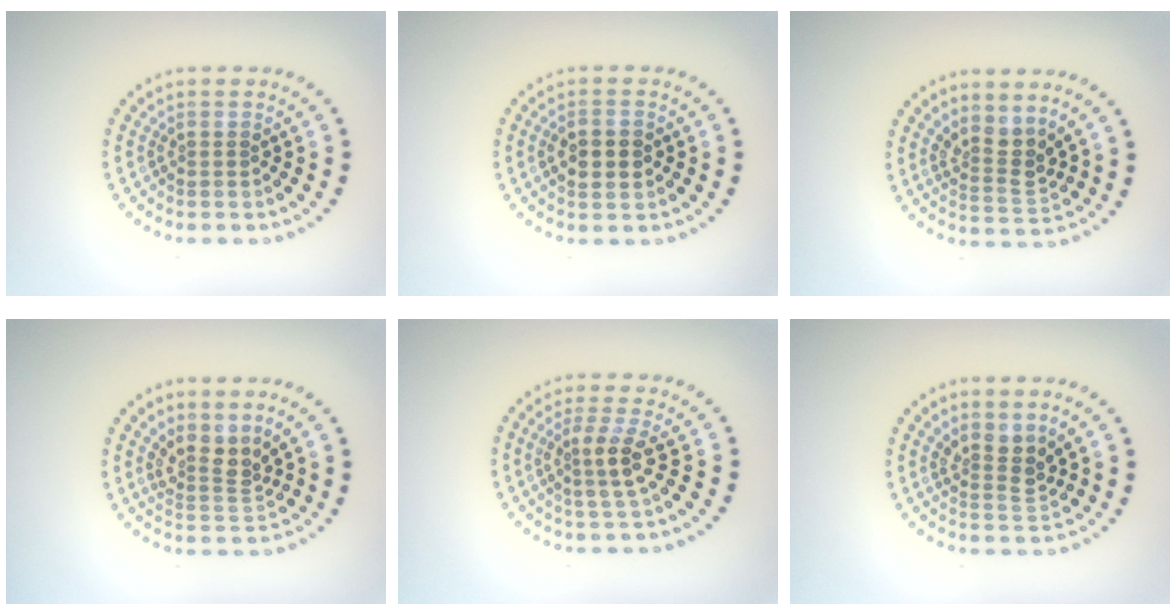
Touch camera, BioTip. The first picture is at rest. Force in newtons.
{"total": 3.3, "press": 3.3, "slide": 0.1}
{"total": 2.8, "press": 2.0, "slide": 1.9}
{"total": 2.8, "press": 2.0, "slide": 1.9}
{"total": 2.7, "press": 2.3, "slide": 1.4}
{"total": 2.6, "press": 1.9, "slide": 1.7}